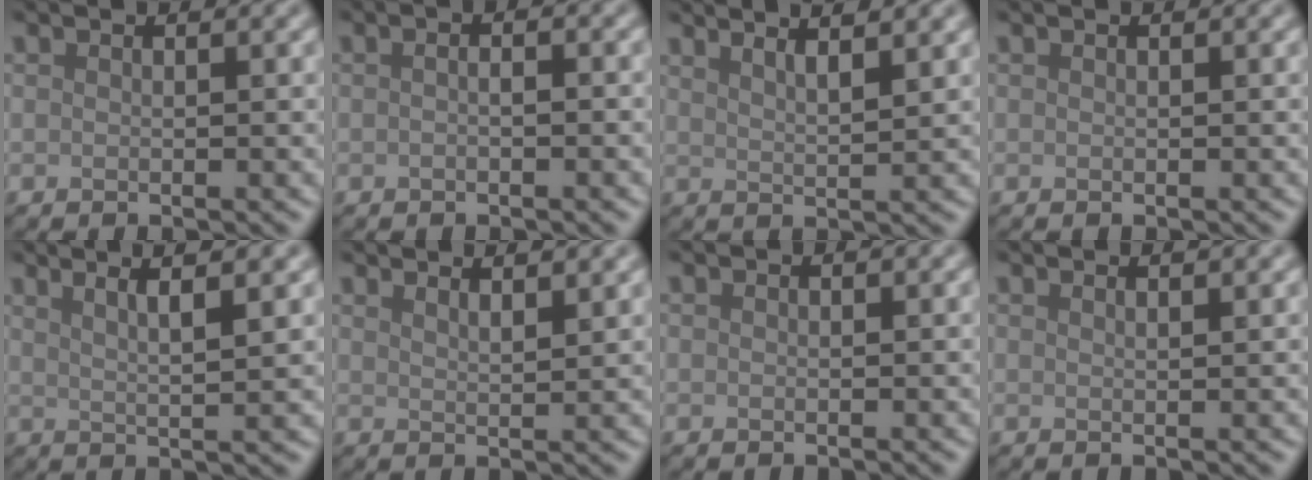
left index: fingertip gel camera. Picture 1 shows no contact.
{"total": 2.2, "force": [0.4, 1.1, 1.9], "torque": [-0.008, 0.007, -0.019]}
{"total": 4.6, "force": [3.3, 1.4, 2.9], "torque": [-0.014, 0.025, 0.020]}
{"total": 0.0}
{"total": 4.6, "force": [2.6, 0.8, 3.7], "torque": [-0.050, 0.013, 0.028]}
{"total": 3.3, "force": [2.7, 1.0, 1.7], "torque": [0.003, 0.013, 0.016]}
{"total": 0.0}
{"total": 1.6, "force": [1.2, 0.5, 0.9], "torque": [-0.001, 0.002, 0.001]}